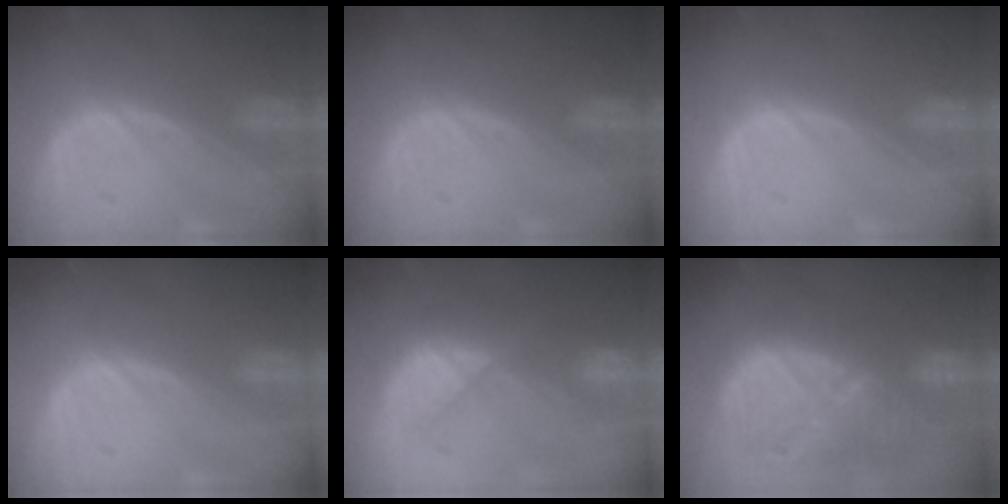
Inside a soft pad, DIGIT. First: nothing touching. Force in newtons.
{"total": 0.0}
{"total": 0.0}
{"total": 0.0}
{"total": 7.8, "press": 7.1, "slide": 3.1}
{"total": 12.2, "press": 11.3, "slide": 4.5}